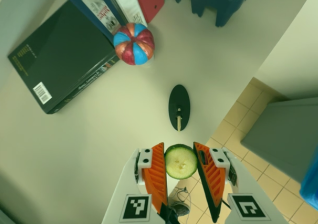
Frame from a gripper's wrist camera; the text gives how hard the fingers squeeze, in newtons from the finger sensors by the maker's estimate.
{"total": 8.1, "left": 7.9, "right": 8.3}